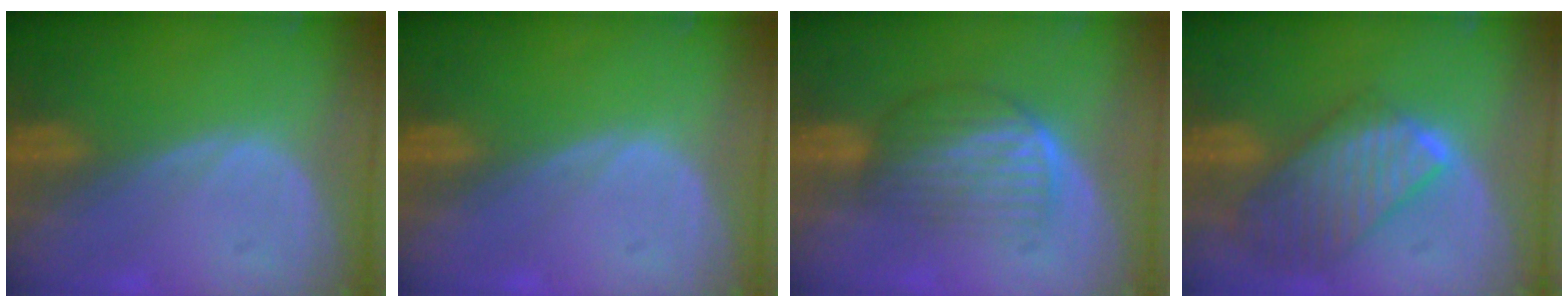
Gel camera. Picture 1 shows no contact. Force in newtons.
{"total": 0.0}
{"total": 7.2, "press": 6.1, "slide": 4.0}
{"total": 9.7, "press": 8.4, "slide": 4.9}